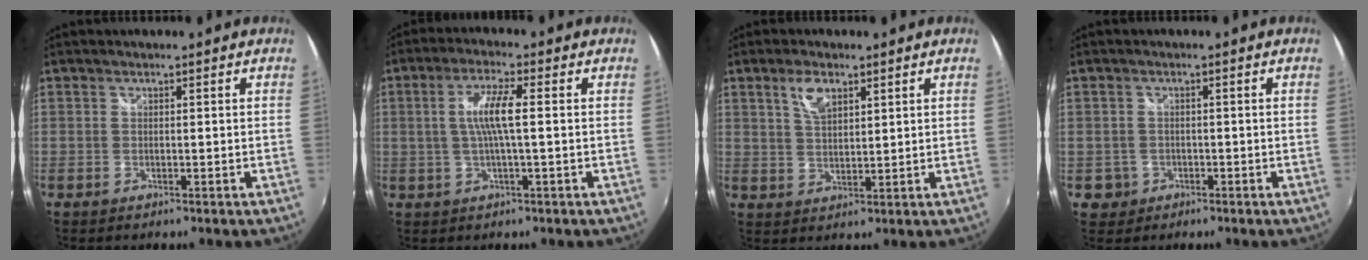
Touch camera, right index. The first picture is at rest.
{"total": 6.7, "force": [0.4, 0.6, 6.6], "torque": [-0.126, 0.002, 0.010]}
{"total": 5.2, "force": [2.8, 2.4, 3.6], "torque": [-0.063, 0.006, 0.054]}
{"total": 3.2, "force": [-0.8, 3.1, 0.3], "torque": [-0.012, 0.008, -0.006]}